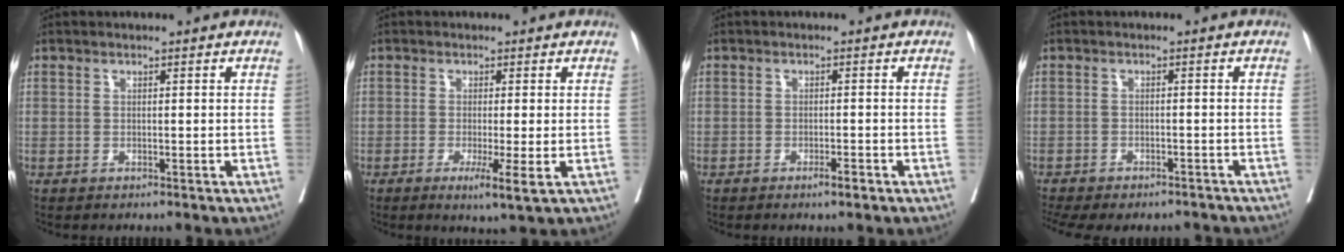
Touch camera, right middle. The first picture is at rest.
{"total": 4.0, "force": [-1.4, -0.1, 3.8], "torque": [-0.059, -0.014, -0.020]}
{"total": 1.7, "force": [-1.0, 0.0, 1.3], "torque": [-0.025, -0.004, -0.015]}
{"total": 12.5, "force": [-10.5, 4.5, 5.0], "torque": [-0.122, -0.004, -0.134]}